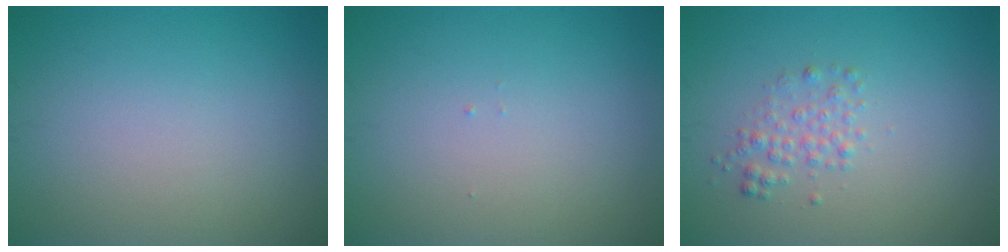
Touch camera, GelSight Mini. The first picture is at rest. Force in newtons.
{"total": 0.0}
{"total": 1.8, "press": 1.8, "slide": 0.0}